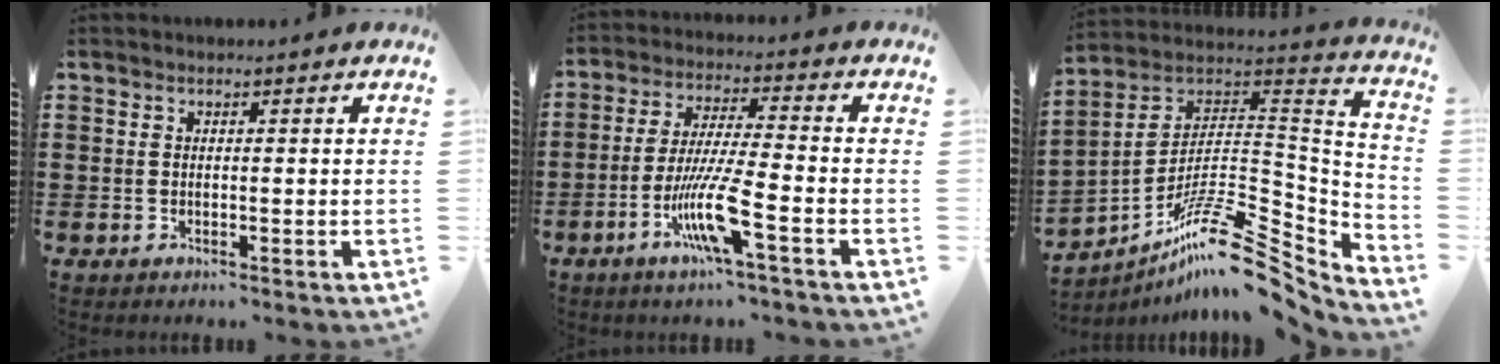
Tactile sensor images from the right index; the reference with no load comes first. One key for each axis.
{"total": 10.1, "fx": -4.6, "fy": 0.6, "fz": 8.9, "tx": -0.185, "ty": -0.013, "tz": -0.092}
{"total": 15.9, "fx": -11.3, "fy": 4.2, "fz": 10.3, "tx": -0.162, "ty": 0.022, "tz": -0.204}